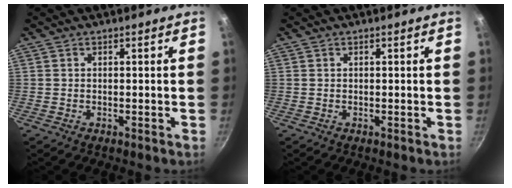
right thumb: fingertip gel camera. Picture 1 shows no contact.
{"total": 0.0}